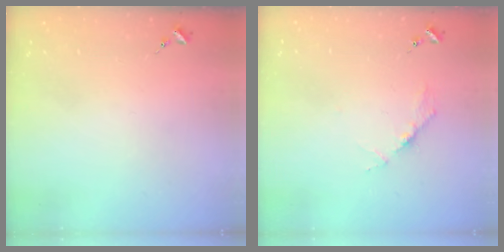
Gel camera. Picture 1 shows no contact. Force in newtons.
{"total": 3.6, "press": 3.6, "slide": 0.4}